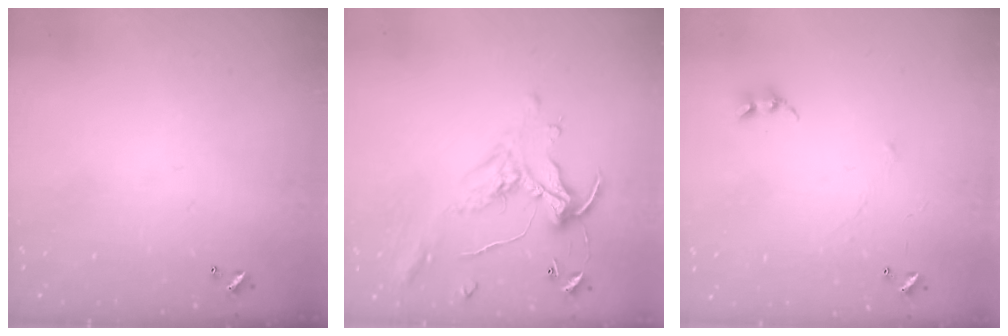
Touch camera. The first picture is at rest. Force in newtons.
{"total": 1.1, "press": 0.8, "slide": 0.9}
{"total": 0.9, "press": 0.8, "slide": 0.5}